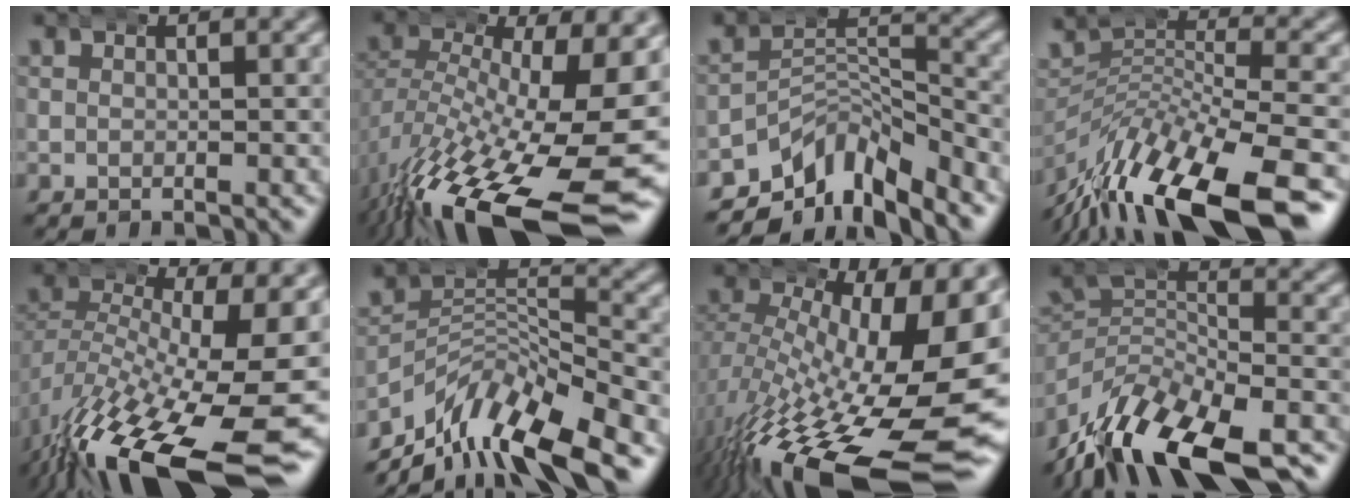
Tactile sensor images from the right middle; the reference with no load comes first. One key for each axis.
{"total": 15.3, "fx": -7.3, "fy": 6.8, "fz": 11.6, "tx": -0.206, "ty": -0.070, "tz": -0.076}
{"total": 8.5, "fx": -5.5, "fy": 5.0, "fz": 4.2, "tx": -0.040, "ty": 0.001, "tz": -0.103}
{"total": 9.5, "fx": -5.7, "fy": 3.3, "fz": 6.8, "tx": -0.112, "ty": -0.007, "tz": -0.089}
{"total": 13.2, "fx": -6.3, "fy": 5.9, "fz": 10.0, "tx": -0.191, "ty": -0.065, "tz": -0.067}
{"total": 9.9, "fx": -6.5, "fy": 4.7, "fz": 5.8, "tx": -0.069, "ty": -0.005, "tz": -0.109}
{"total": 15.3, "fx": -4.8, "fy": 6.4, "fz": 13.0, "tx": -0.209, "ty": -0.060, "tz": -0.032}
{"total": 11.2, "fx": -7.1, "fy": 5.3, "fz": 6.7, "tx": -0.104, "ty": -0.025, "tz": -0.108}